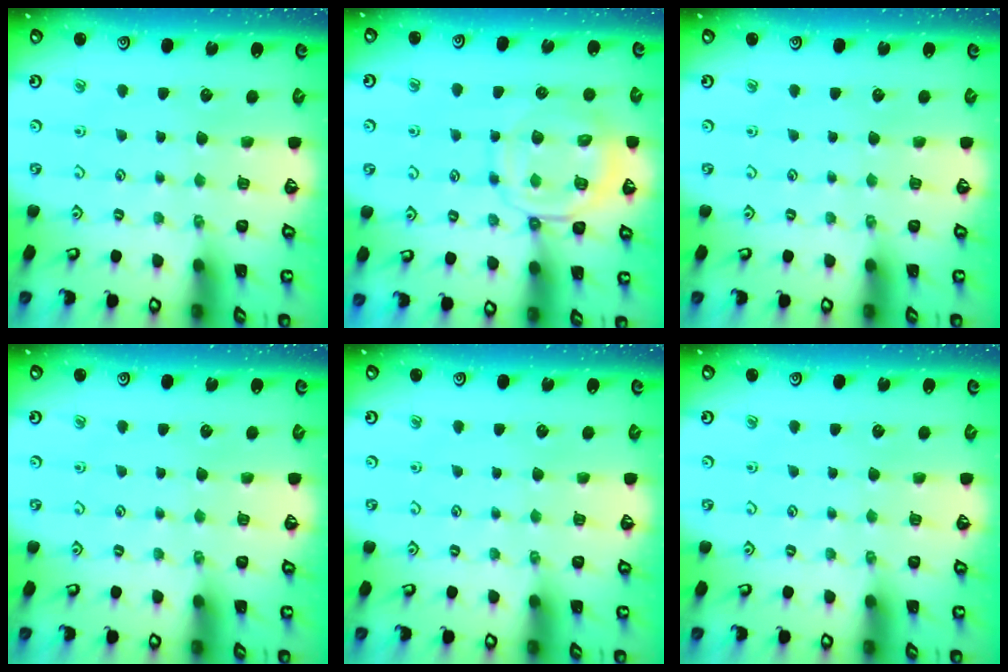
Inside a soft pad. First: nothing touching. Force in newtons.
{"total": 9.4, "press": 9.4, "slide": 1.1}
{"total": 0.0}
{"total": 0.0}
{"total": 0.0}
{"total": 0.0}